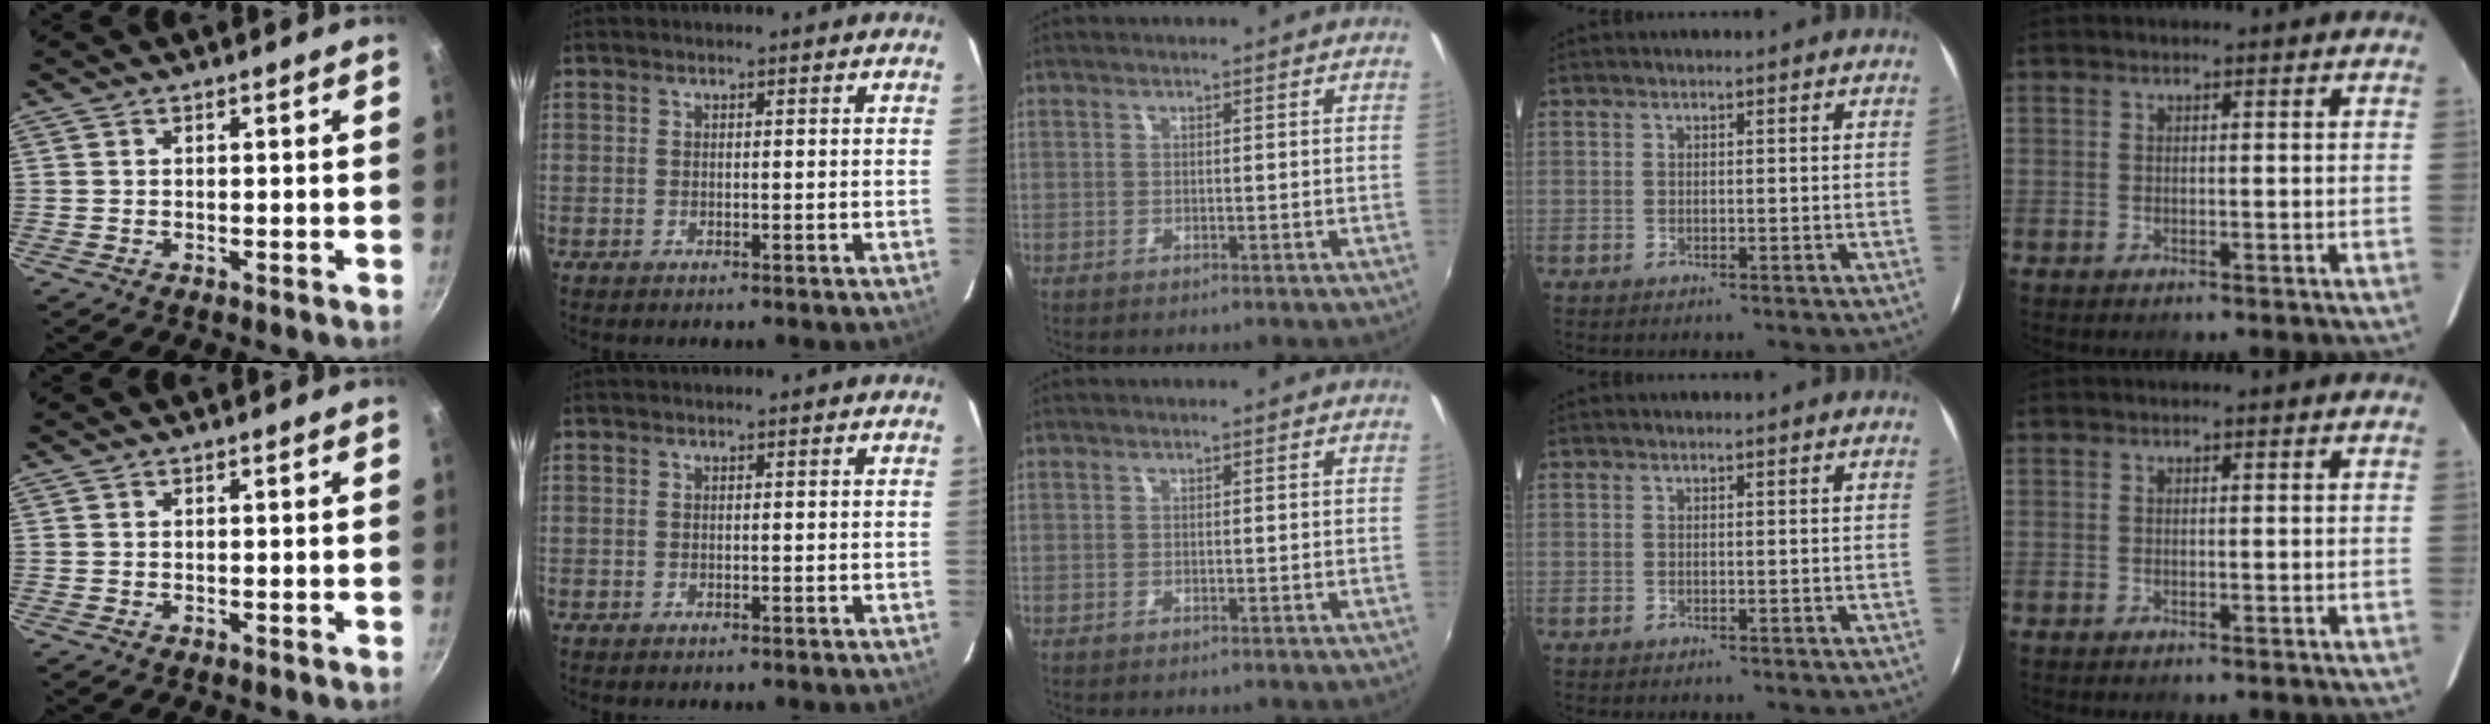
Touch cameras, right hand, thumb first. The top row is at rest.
{}